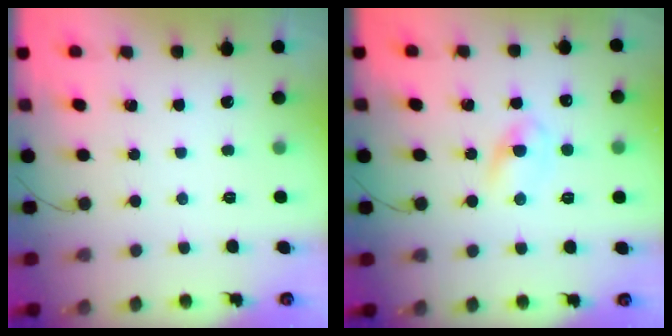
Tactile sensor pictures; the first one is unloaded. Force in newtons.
{"total": 3.0, "press": 2.8, "slide": 1.3}